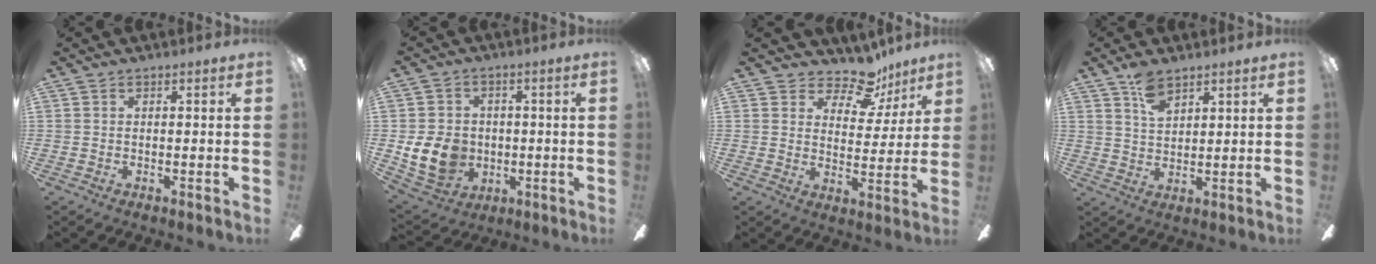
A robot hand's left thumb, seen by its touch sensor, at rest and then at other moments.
{"total": 12.0, "force": [-1.7, 10.0, 6.3], "torque": [-0.152, 0.008, -0.027]}
{"total": 12.6, "force": [9.3, 6.2, 5.7], "torque": [-0.083, -0.059, 0.165]}
{"total": 6.1, "force": [4.3, 2.9, 3.2], "torque": [-0.058, -0.014, 0.078]}